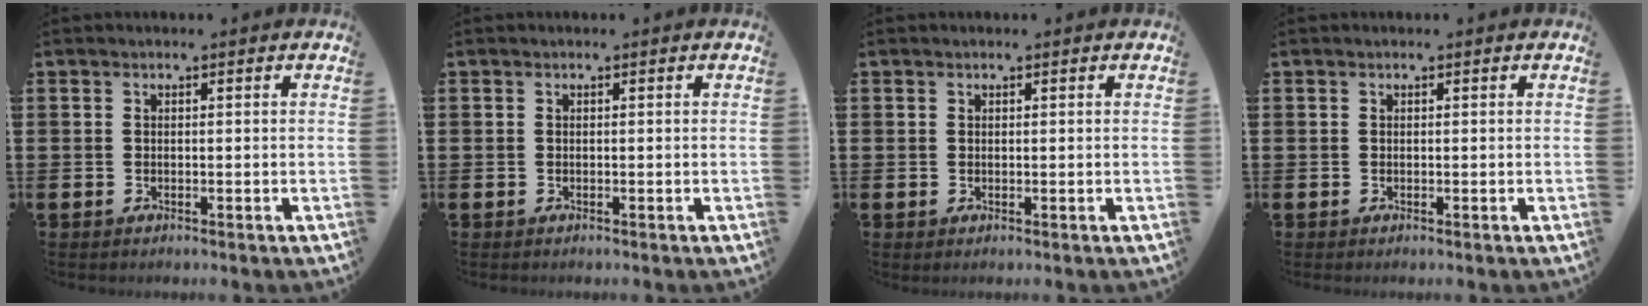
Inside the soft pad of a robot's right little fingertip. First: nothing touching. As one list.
[{"total": 0.0}, {"total": 0.0}, {"total": 0.0}]